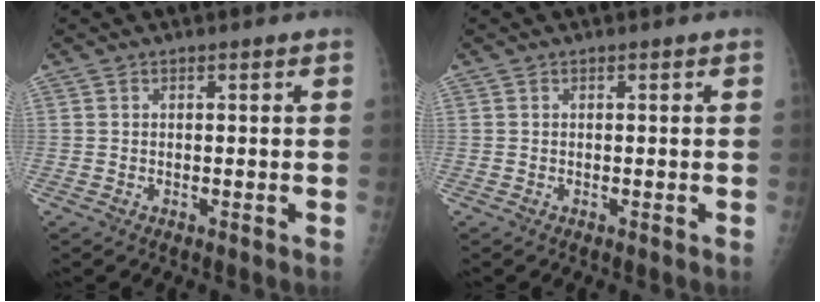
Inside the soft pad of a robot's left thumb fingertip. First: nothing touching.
{"total": 0.0}